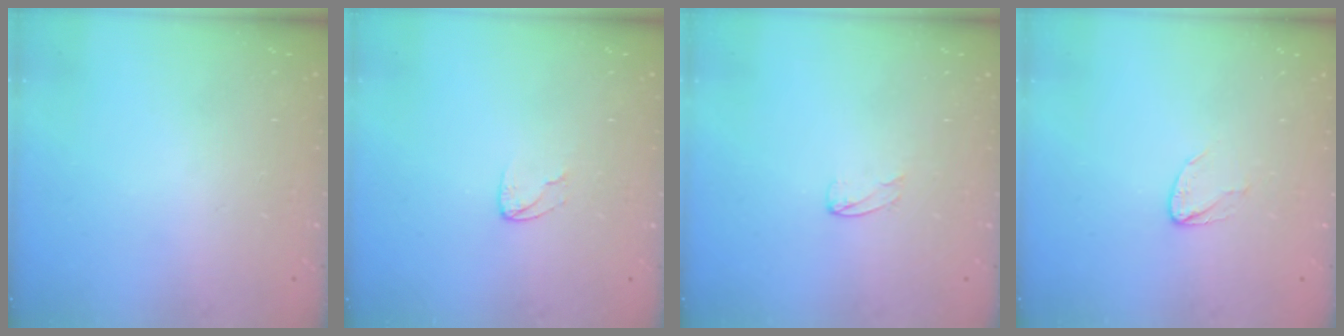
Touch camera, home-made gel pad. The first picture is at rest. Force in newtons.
{"total": 3.3, "press": 3.3, "slide": 0.3}
{"total": 2.0, "press": 2.0, "slide": 0.2}
{"total": 3.3, "press": 3.3, "slide": 0.3}